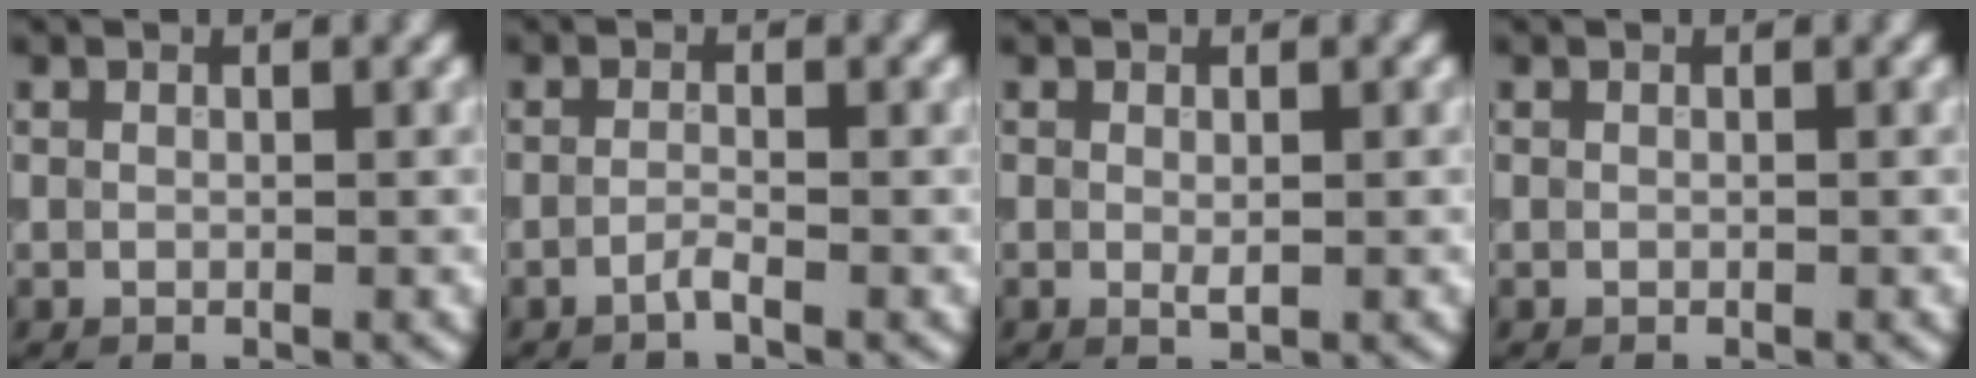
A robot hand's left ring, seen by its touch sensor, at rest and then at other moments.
{"total": 0.9, "force": [-0.6, 0.1, 0.7], "torque": [-0.016, 0.001, -0.015]}
{"total": 0.8, "force": [0.1, 0.2, 0.7], "torque": [-0.013, -0.003, 0.001]}
{"total": 0.0}